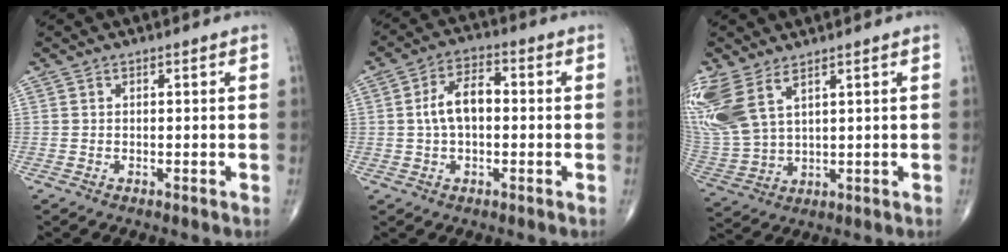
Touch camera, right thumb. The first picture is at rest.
{"total": 7.6, "force": [0.1, 4.3, 6.2], "torque": [-0.113, 0.022, -0.006]}
{"total": 13.6, "force": [6.9, 6.7, 9.6], "torque": [-0.244, -0.021, 0.155]}